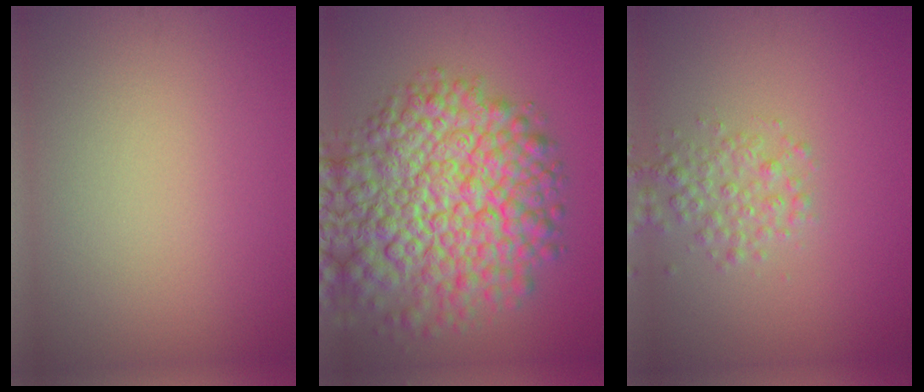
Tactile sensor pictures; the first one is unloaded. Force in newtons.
{"total": 12.8, "press": 12.8, "slide": 0.4}
{"total": 2.4, "press": 2.4, "slide": 0.1}